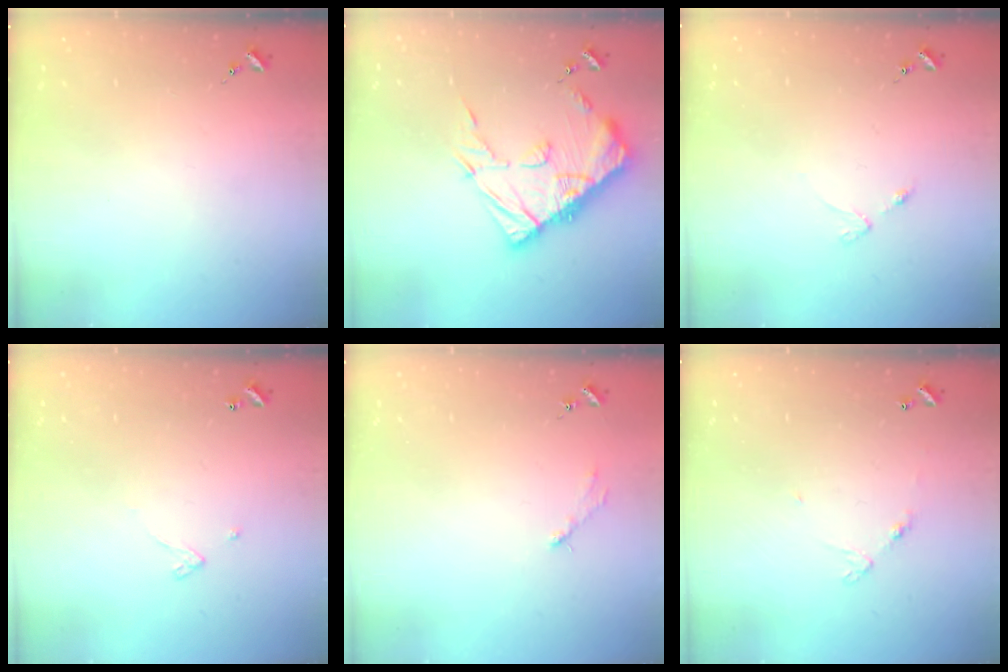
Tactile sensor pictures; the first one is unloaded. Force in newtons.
{"total": 18.5, "press": 18.5, "slide": 1.8}
{"total": 2.5, "press": 2.4, "slide": 0.4}
{"total": 2.4, "press": 2.4, "slide": 0.2}
{"total": 2.6, "press": 2.6, "slide": 0.3}
{"total": 4.6, "press": 4.6, "slide": 0.3}